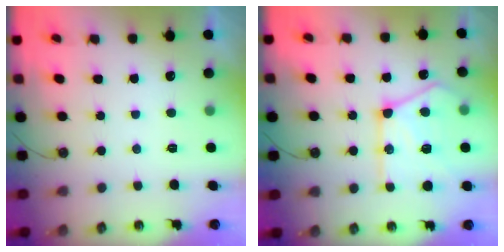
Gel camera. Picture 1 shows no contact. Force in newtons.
{"total": 19.0, "press": 18.8, "slide": 2.1}